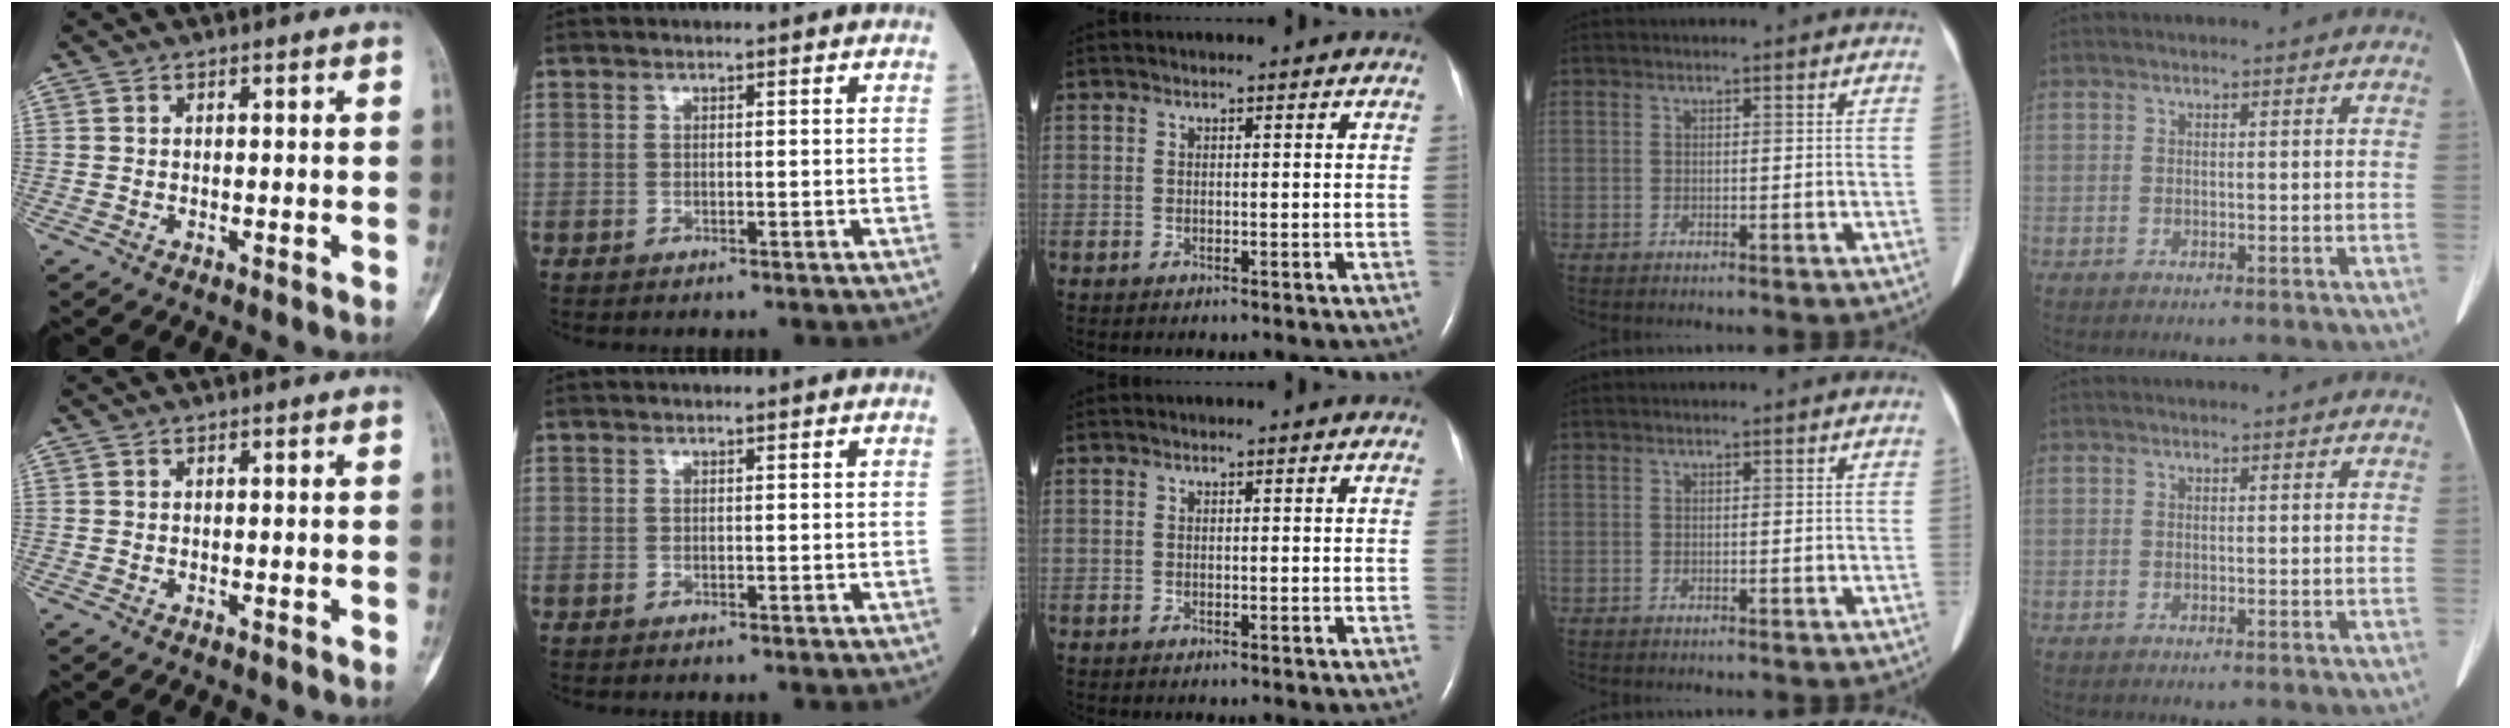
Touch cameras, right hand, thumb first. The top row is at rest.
{}